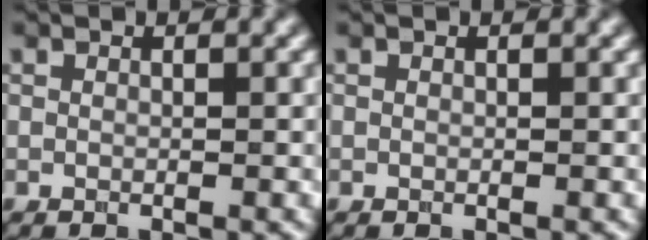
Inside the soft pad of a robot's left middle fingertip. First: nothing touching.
{"total": 0.0}